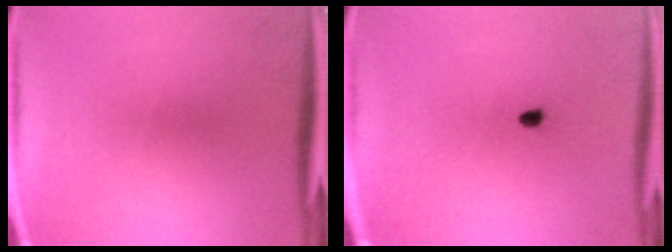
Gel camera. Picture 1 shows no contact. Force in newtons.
{"total": 1.0}